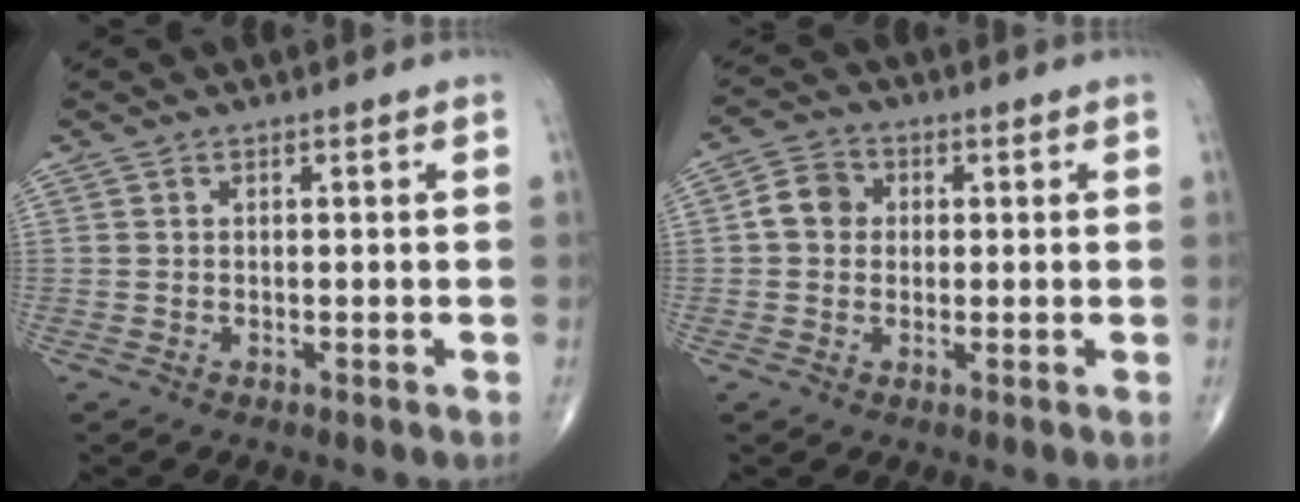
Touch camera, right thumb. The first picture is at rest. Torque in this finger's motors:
{"motor_torque": [0.72, 0.70, 0.53, 0.10, 0.00]}